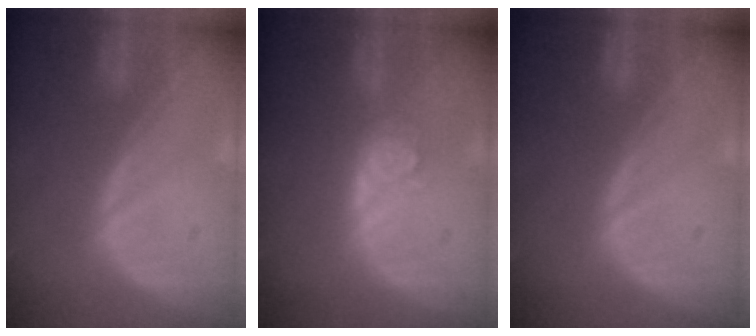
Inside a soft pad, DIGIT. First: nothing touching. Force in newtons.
{"total": 4.2, "press": 3.8, "slide": 1.7}
{"total": 0.0}